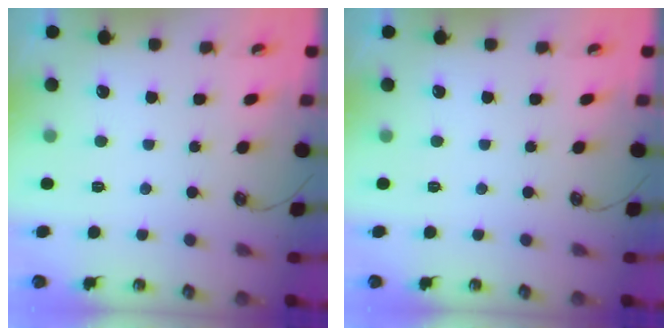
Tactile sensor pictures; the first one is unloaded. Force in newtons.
{"total": 0.0}